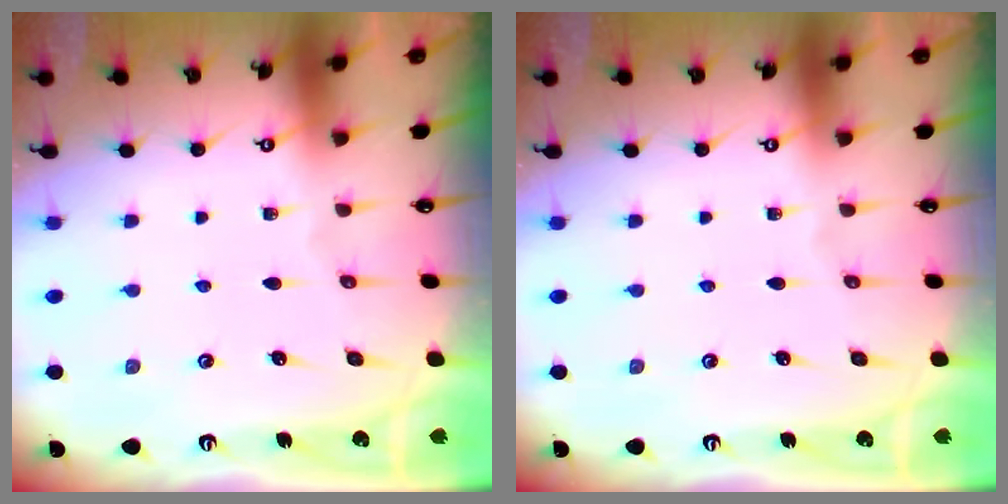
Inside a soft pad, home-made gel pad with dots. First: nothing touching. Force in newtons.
{"total": 0.0}